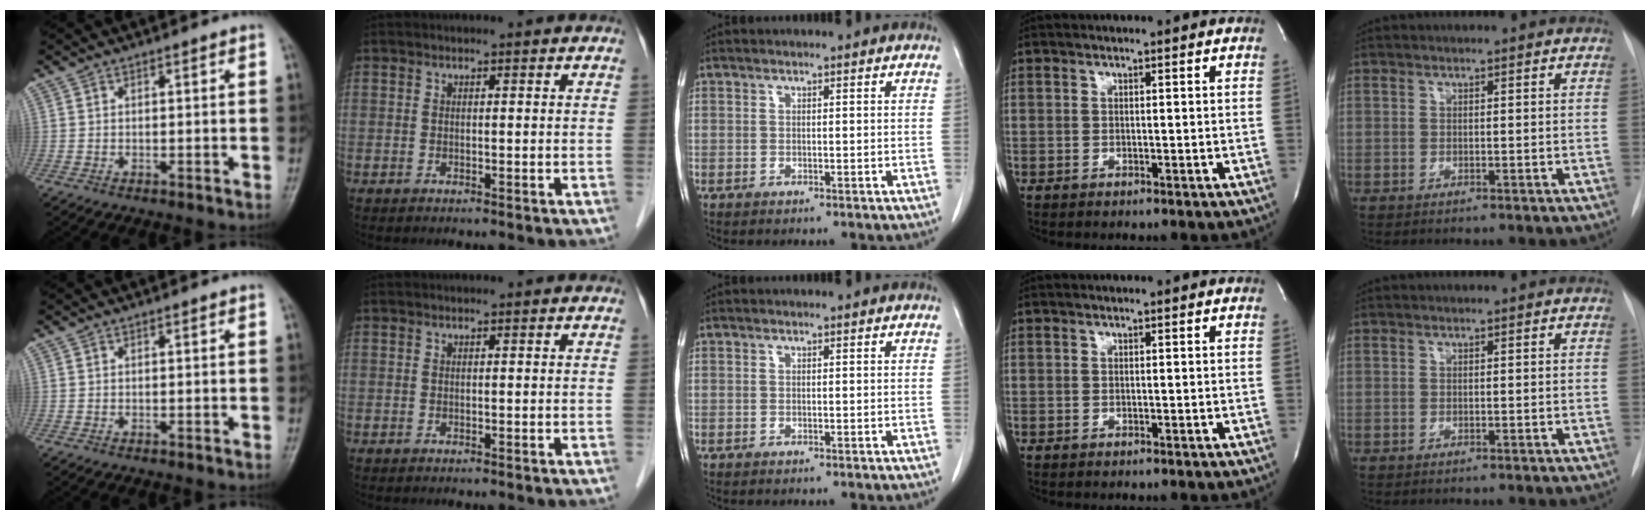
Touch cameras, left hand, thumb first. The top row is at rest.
{}